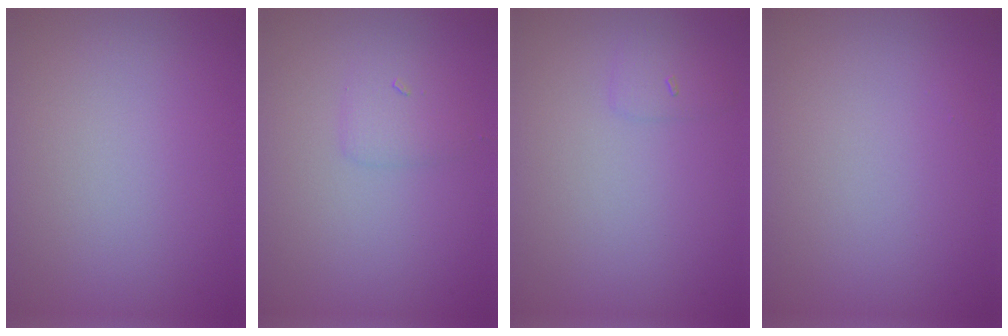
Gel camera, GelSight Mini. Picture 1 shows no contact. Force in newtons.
{"total": 1.5, "press": 1.5, "slide": 0.2}
{"total": 1.1, "press": 1.1, "slide": 0.0}
{"total": 0.0}